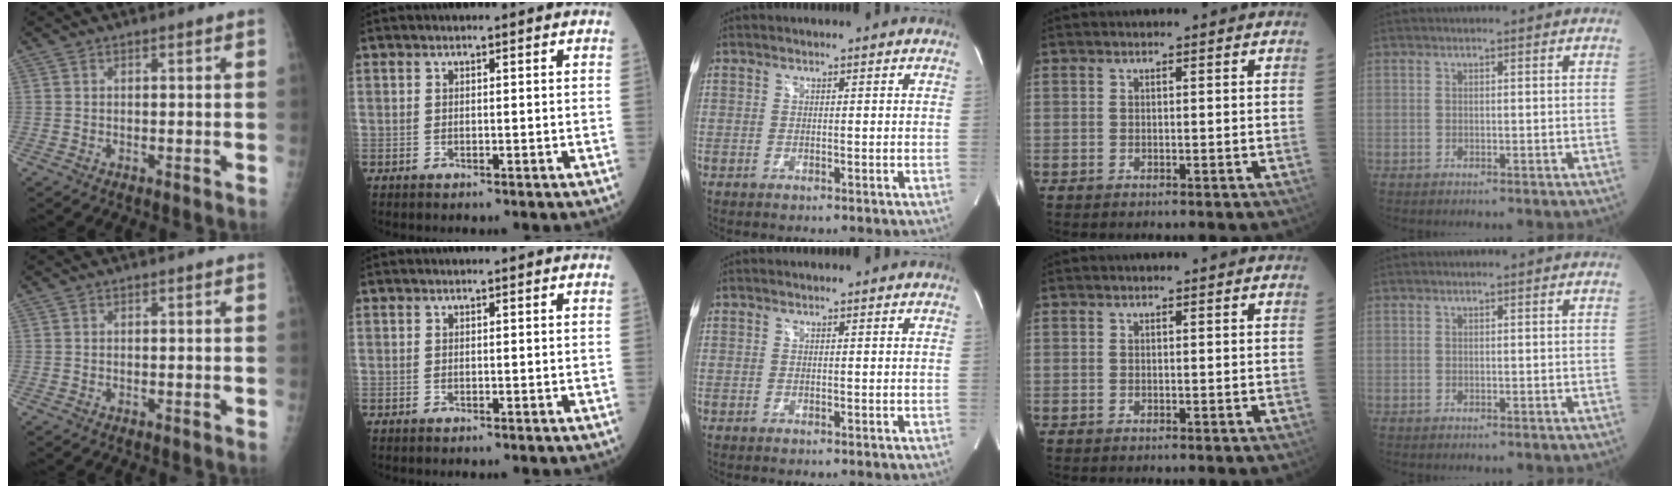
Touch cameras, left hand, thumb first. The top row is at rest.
{}